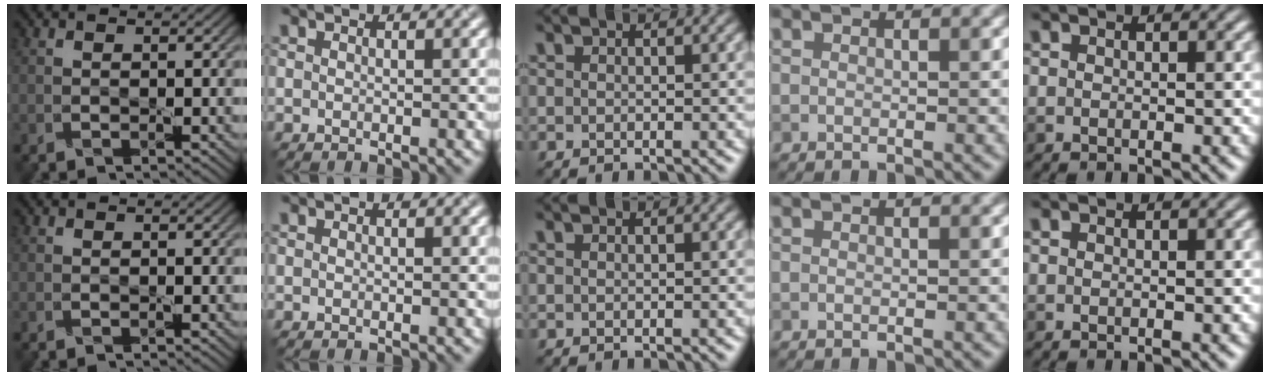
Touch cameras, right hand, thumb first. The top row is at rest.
{}